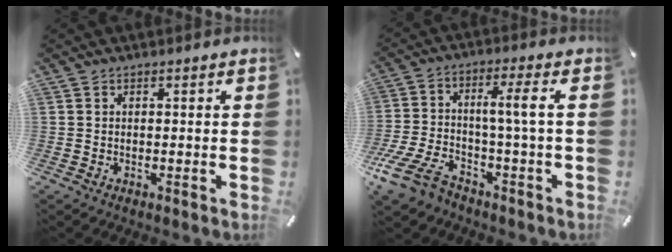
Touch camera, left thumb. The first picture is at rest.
{"total": 11.2, "force": [-4.3, 2.7, 10.0], "torque": [-0.214, 0.003, -0.089]}